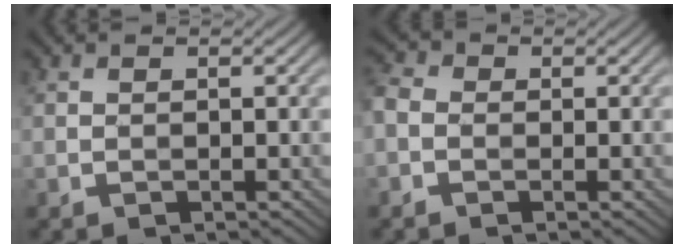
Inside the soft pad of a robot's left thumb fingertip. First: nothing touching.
{"total": 2.9, "force": [-1.0, 2.2, 1.5], "torque": [-0.044, 0.004, -0.032]}